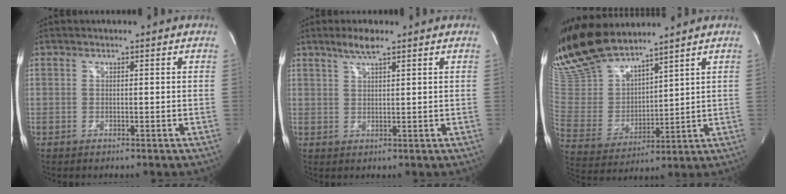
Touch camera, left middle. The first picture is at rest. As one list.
[{"total": 3.3, "force": [2.4, 0.3, 2.2], "torque": [-0.051, 0.003, 0.048]}, {"total": 14.4, "force": [13.1, 2.3, 5.5], "torque": [-0.123, -0.001, 0.273]}]